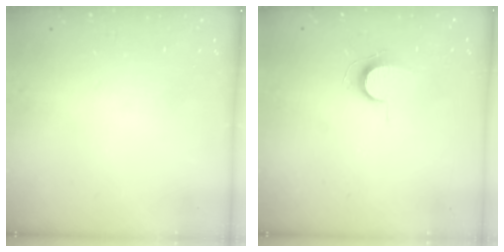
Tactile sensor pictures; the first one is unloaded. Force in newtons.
{"total": 5.9, "press": 5.9, "slide": 0.6}